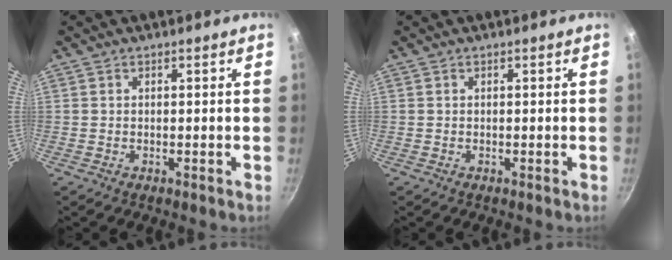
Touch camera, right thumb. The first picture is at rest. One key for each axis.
{"total": 0.0}